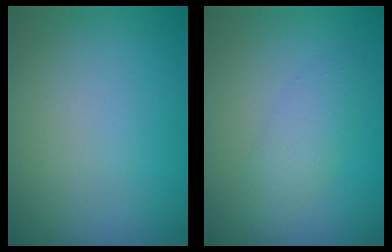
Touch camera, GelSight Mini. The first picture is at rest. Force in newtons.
{"total": 2.3, "press": 2.3, "slide": 0.2}